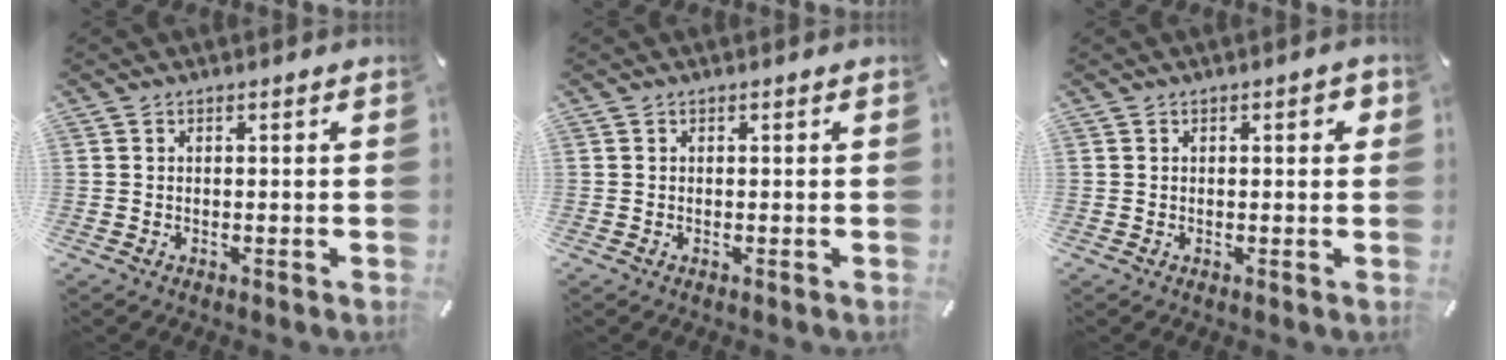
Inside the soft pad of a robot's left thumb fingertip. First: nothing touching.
{"total": 0.0}
{"total": 2.2, "force": [0.6, 0.8, 1.9], "torque": [-0.022, 0.002, 0.004]}